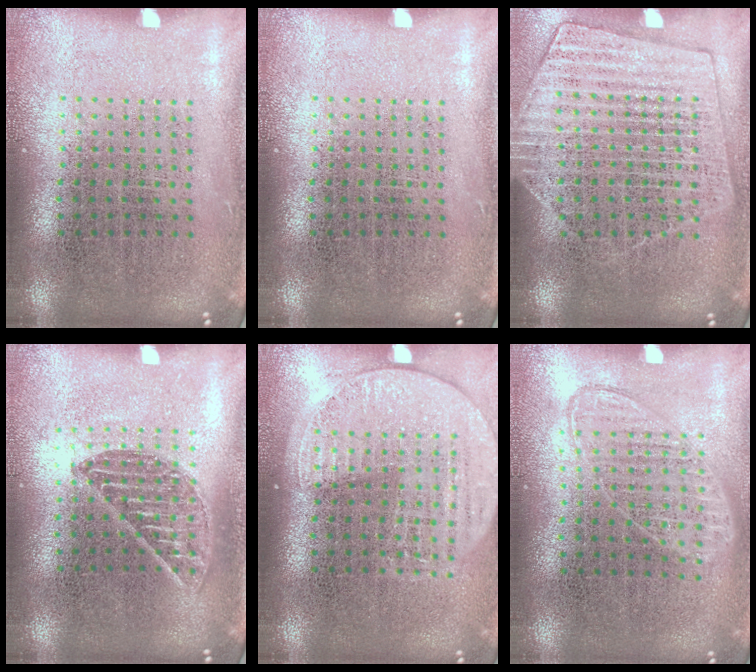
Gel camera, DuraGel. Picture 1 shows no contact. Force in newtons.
{"total": 0.0}
{"total": 1.4, "press": 1.4, "slide": 0.3}
{"total": 1.1, "press": 1.0, "slide": 0.4}
{"total": 1.5, "press": 1.4, "slide": 0.6}
{"total": 1.0, "press": 0.9, "slide": 0.3}